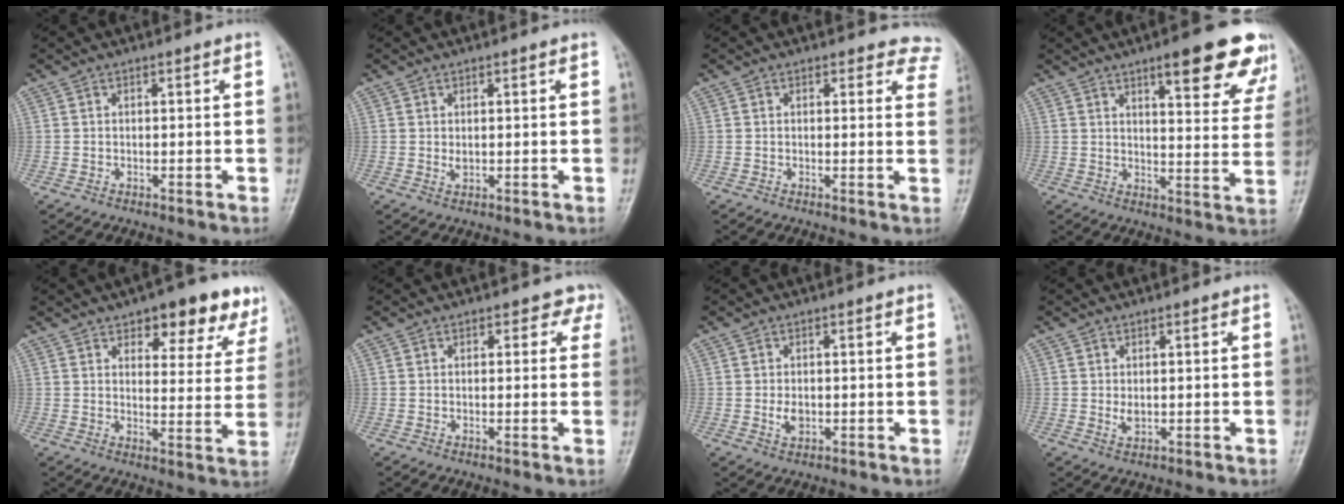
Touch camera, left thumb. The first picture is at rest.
{"total": 1.3, "force": [0.3, 0.8, 0.9], "torque": [-0.012, -0.004, 0.008]}
{"total": 6.5, "force": [5.8, 2.9, 0.1], "torque": [0.058, -0.021, 0.028]}
{"total": 16.7, "force": [10.7, 4.4, 12.0], "torque": [-0.115, -0.048, 0.130]}
{"total": 13.4, "force": [8.7, 5.8, 8.4], "torque": [-0.053, -0.042, 0.106]}
{"total": 2.8, "force": [1.8, 2.0, 0.8], "torque": [0.024, -0.006, 0.005]}
{"total": 2.5, "force": [-0.3, 1.7, 1.8], "torque": [-0.029, -0.002, -0.004]}
{"total": 1.8, "force": [0.3, 1.1, 1.3], "torque": [-0.019, -0.005, 0.007]}